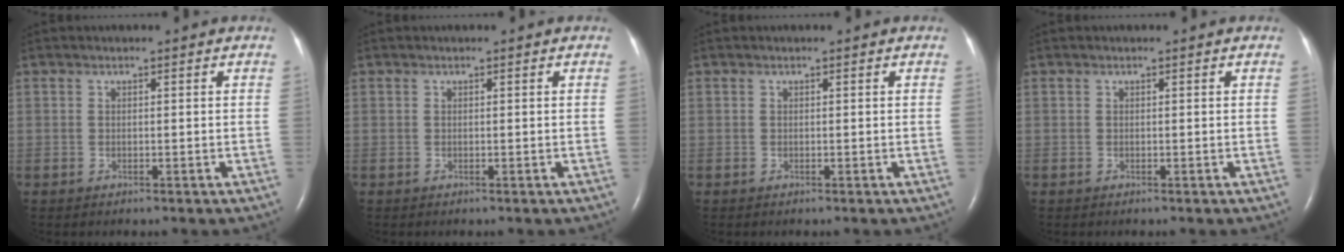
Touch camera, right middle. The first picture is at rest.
{"total": 0.0}
{"total": 0.0}
{"total": 0.0}